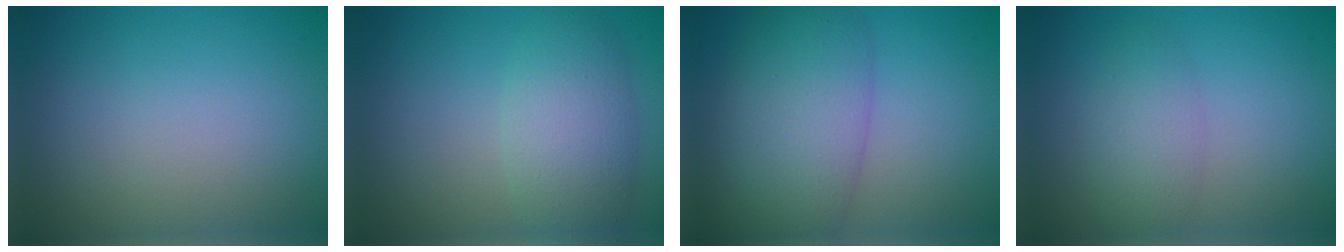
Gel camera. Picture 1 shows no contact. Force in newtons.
{"total": 4.6, "press": 4.6, "slide": 0.2}
{"total": 8.3, "press": 8.3, "slide": 0.3}
{"total": 2.7, "press": 2.7, "slide": 0.2}